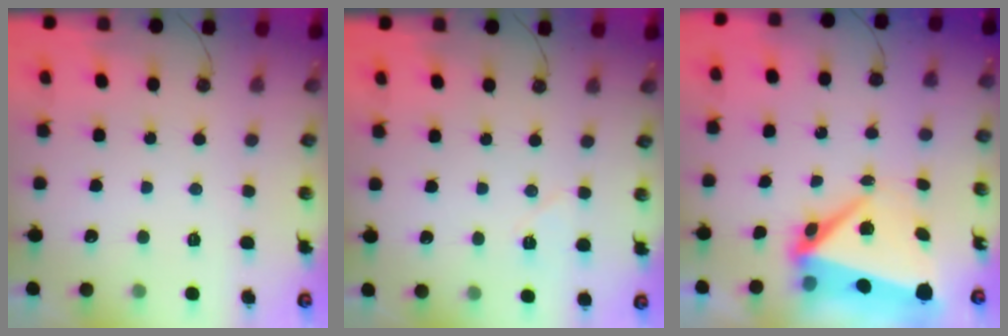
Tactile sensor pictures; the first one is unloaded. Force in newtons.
{"total": 7.1, "press": 6.9, "slide": 1.7}
{"total": 8.4, "press": 8.2, "slide": 1.7}